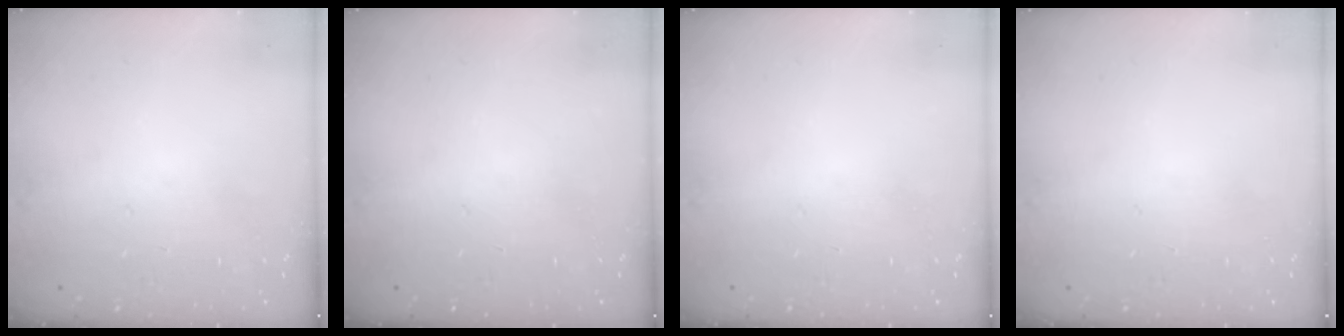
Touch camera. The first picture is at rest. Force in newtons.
{"total": 0.0}
{"total": 0.0}
{"total": 0.0}